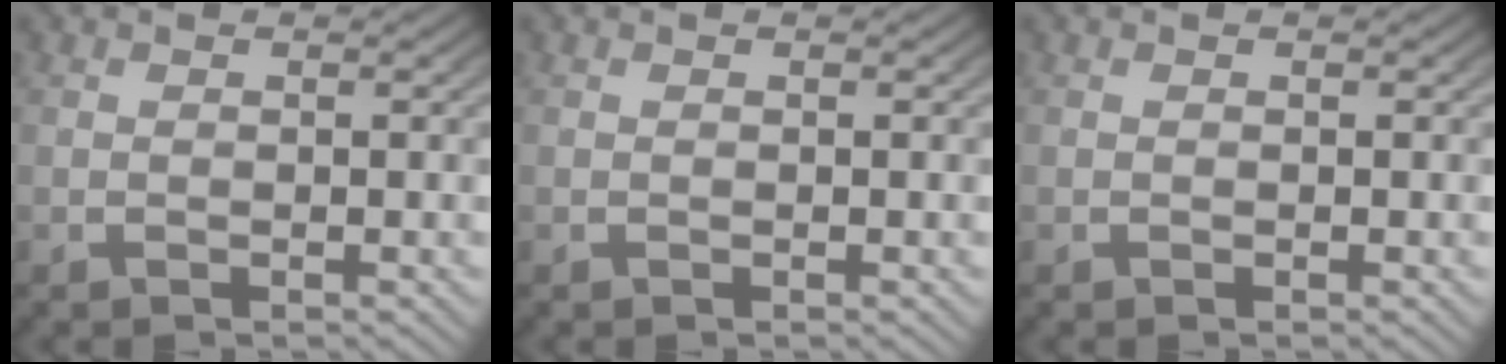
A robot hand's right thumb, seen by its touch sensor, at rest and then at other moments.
{"total": 0.0}
{"total": 0.0}